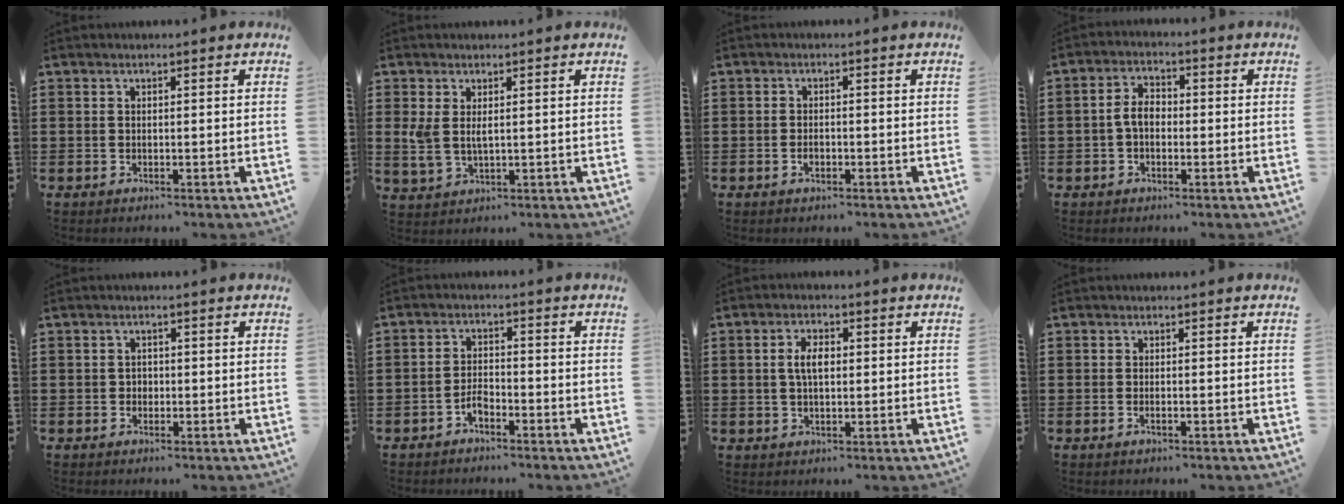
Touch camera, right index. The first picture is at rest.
{"total": 3.4, "force": [1.1, 1.6, 2.8], "torque": [-0.068, 0.002, 0.017]}
{"total": 1.3, "force": [-0.6, 0.7, 0.9], "torque": [-0.016, 0.000, -0.011]}
{"total": 4.0, "force": [-0.7, 2.4, 3.1], "torque": [-0.074, 0.002, -0.017]}
{"total": 1.1, "force": [-0.2, 1.0, 0.4], "torque": [-0.010, 0.003, -0.005]}
{"total": 2.6, "force": [-2.0, 1.2, 1.0], "torque": [-0.022, 0.008, -0.041]}
{"total": 3.8, "force": [0.5, 1.8, 3.3], "torque": [-0.065, 0.009, 0.006]}
{"total": 0.6, "force": [-0.3, 0.1, 0.5], "torque": [-0.010, -0.003, -0.005]}